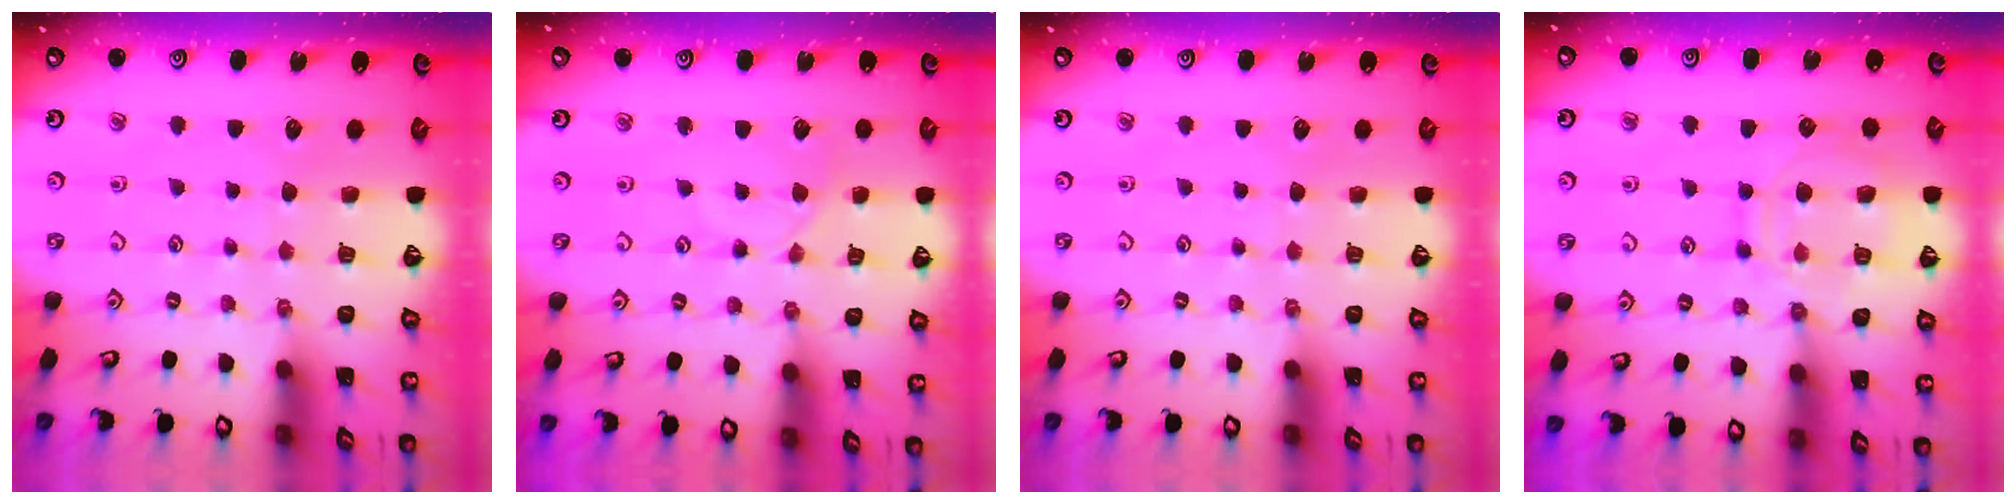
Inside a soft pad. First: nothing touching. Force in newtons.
{"total": 1.5, "press": 1.5, "slide": 0.4}
{"total": 0.0}
{"total": 12.5, "press": 12.5, "slide": 1.2}